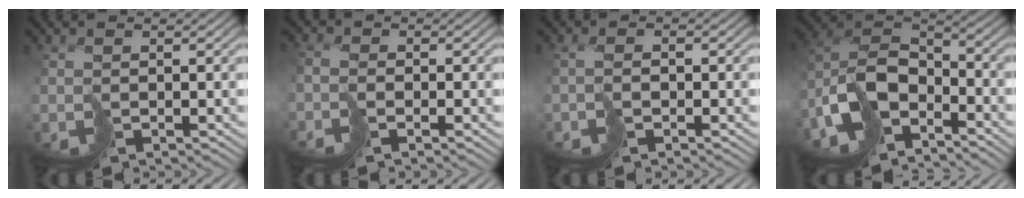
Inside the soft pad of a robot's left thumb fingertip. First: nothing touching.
{"total": 1.9, "force": [-1.8, 0.5, 0.4], "torque": [0.005, 0.011, -0.038]}
{"total": 1.7, "force": [-1.0, 0.8, 1.2], "torque": [-0.014, 0.008, -0.019]}
{"total": 12.2, "force": [-7.4, 6.5, 7.2], "torque": [-0.150, -0.007, -0.144]}